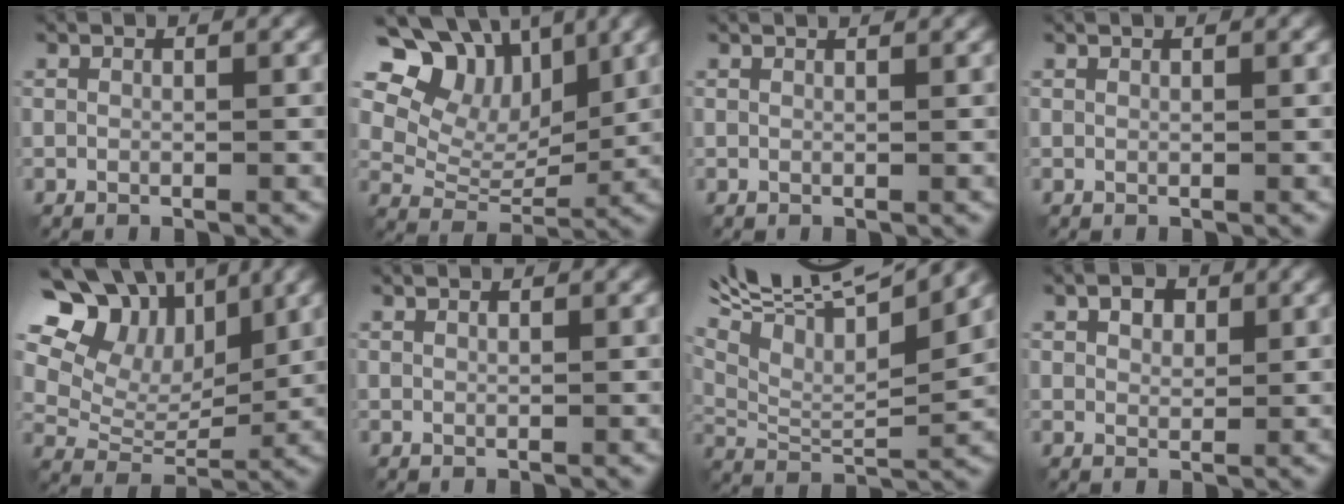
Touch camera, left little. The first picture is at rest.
{"total": 11.7, "force": [5.9, 8.0, 6.3], "torque": [-0.132, 0.029, 0.091]}
{"total": 1.9, "force": [1.4, 0.7, 1.0], "torque": [0.003, 0.011, 0.001]}
{"total": 0.0}
{"total": 13.7, "force": [6.8, 9.5, 7.1], "torque": [-0.145, 0.037, 0.109]}
{"total": 0.6, "force": [0.4, 0.2, 0.4], "torque": [-0.003, 0.002, 0.001]}
{"total": 13.6, "force": [8.2, 4.7, 9.8], "torque": [-0.195, 0.045, 0.130]}
{"total": 2.5, "force": [0.8, 1.8, 1.6], "torque": [-0.025, 0.002, 0.009]}